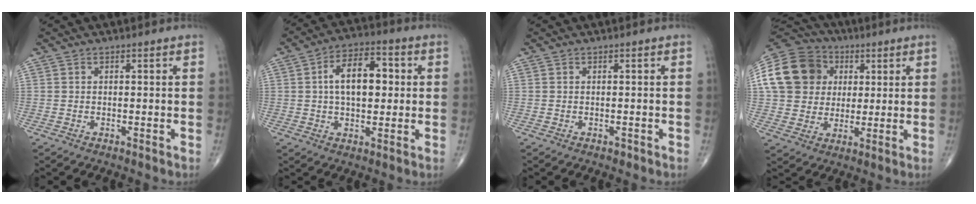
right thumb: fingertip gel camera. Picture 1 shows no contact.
{"total": 11.7, "force": [1.5, 6.6, 9.5], "torque": [-0.136, 0.017, 0.020]}
{"total": 0.5, "force": [-0.3, 0.3, 0.3], "torque": [-0.004, 0.000, -0.004]}
{"total": 17.7, "force": [4.1, 15.0, 8.5], "torque": [-0.149, 0.022, 0.073]}